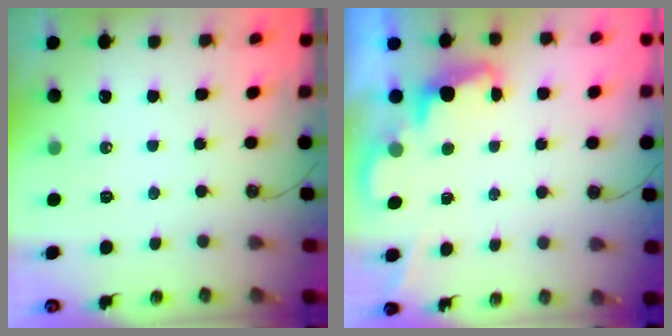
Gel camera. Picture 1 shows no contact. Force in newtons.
{"total": 2.5, "press": 2.4, "slide": 0.5}